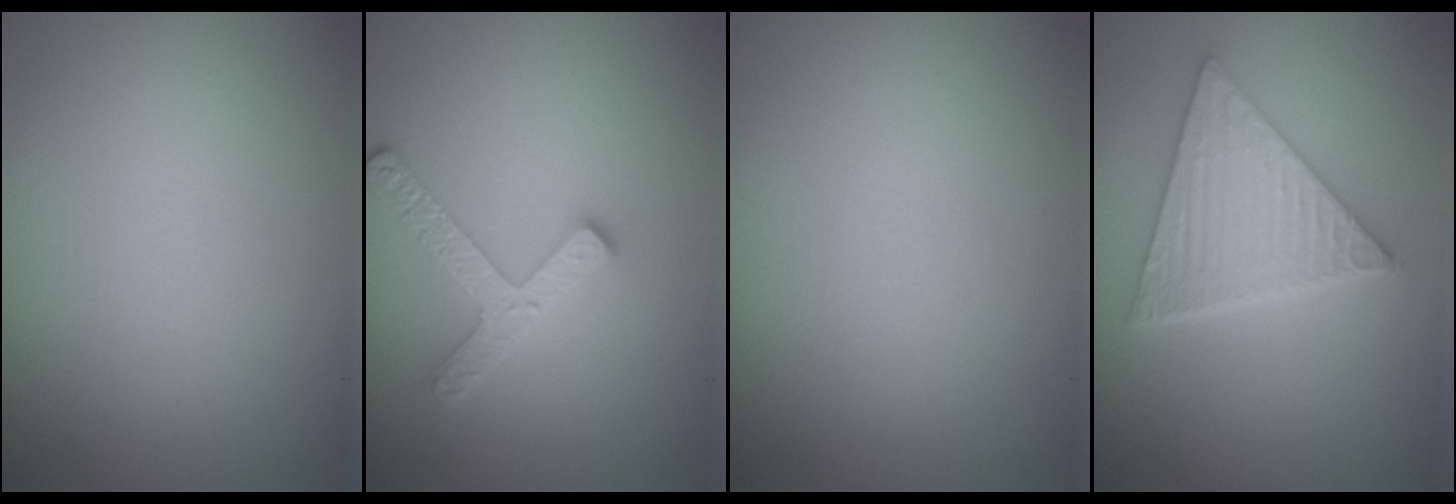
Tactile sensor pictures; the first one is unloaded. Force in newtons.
{"total": 2.9, "press": 2.8, "slide": 0.6}
{"total": 0.0}
{"total": 5.6, "press": 4.5, "slide": 3.3}